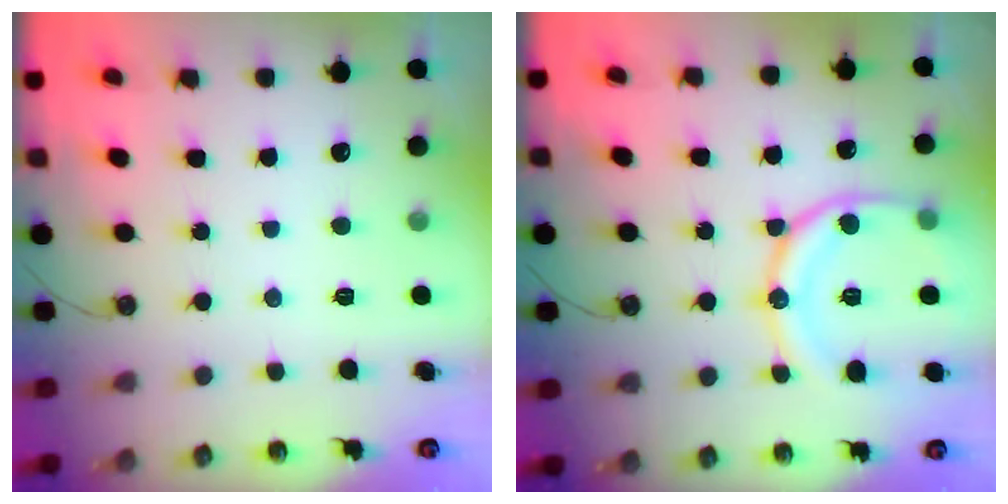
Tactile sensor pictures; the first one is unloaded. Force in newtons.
{"total": 16.7, "press": 16.6, "slide": 1.8}